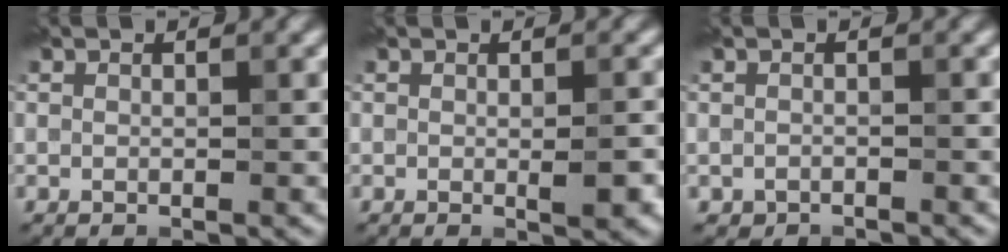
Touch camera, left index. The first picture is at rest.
{"total": 1.8, "force": [-0.2, 0.3, 1.8], "torque": [-0.026, -0.006, -0.002]}
{"total": 1.0, "force": [-0.9, 0.4, 0.0], "torque": [0.000, -0.006, -0.016]}